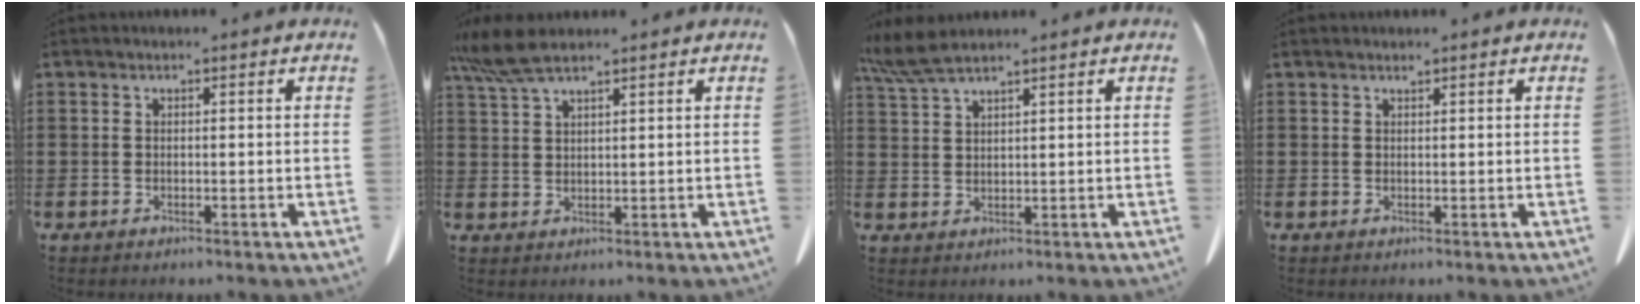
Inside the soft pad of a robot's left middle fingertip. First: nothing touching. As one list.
[{"total": 5.9, "force": [4.4, 0.9, 3.7], "torque": [-0.090, -0.007, 0.082]}, {"total": 4.8, "force": [3.9, 0.4, 2.7], "torque": [-0.063, -0.007, 0.074]}, {"total": 0.7, "force": [0.6, -0.1, 0.2], "torque": [-0.006, -0.003, 0.014]}]